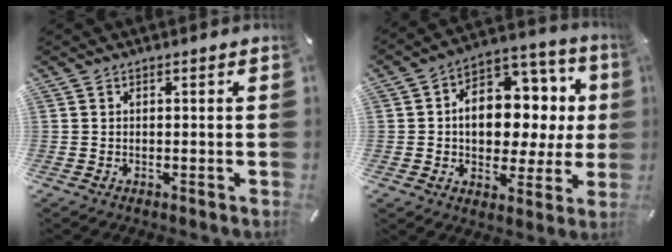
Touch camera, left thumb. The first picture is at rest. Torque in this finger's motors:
{"motor_torque": [2.51, 2.50, 1.19, -0.32, 0.21]}